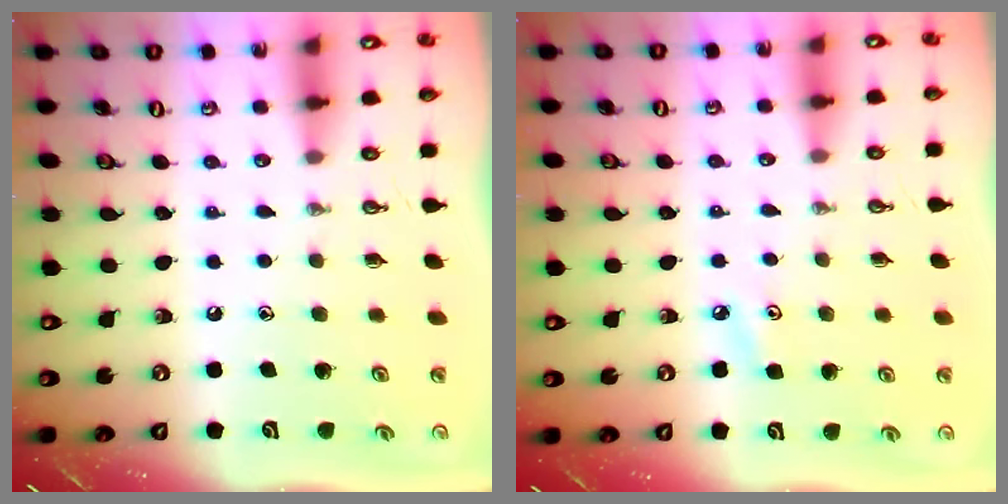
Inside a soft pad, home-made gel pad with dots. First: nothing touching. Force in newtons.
{"total": 4.3, "press": 4.2, "slide": 0.5}